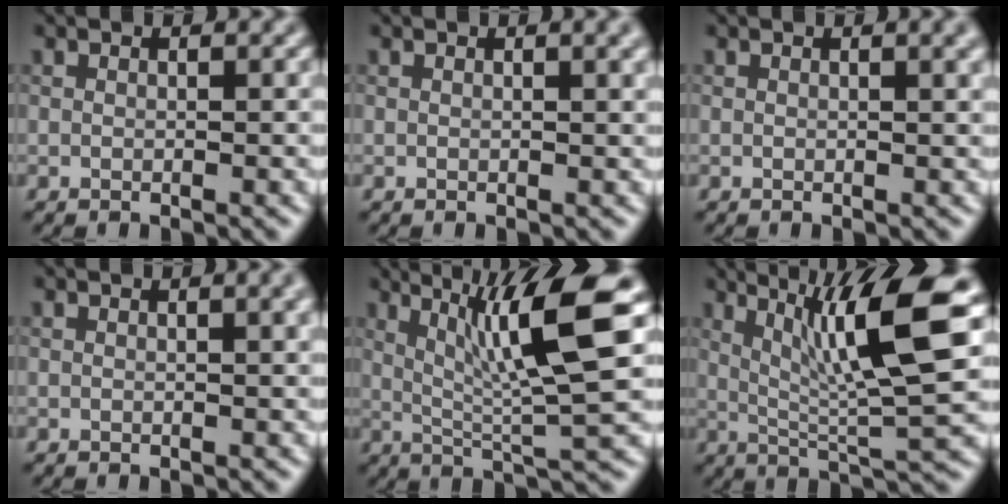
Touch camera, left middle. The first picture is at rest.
{"total": 2.1, "force": [0.9, 0.8, 1.7], "torque": [-0.015, 0.005, 0.007]}
{"total": 2.1, "force": [0.9, 0.8, 1.7], "torque": [-0.014, 0.005, 0.007]}
{"total": 2.5, "force": [1.0, 0.9, 2.1], "torque": [-0.018, 0.005, 0.007]}
{"total": 9.9, "force": [3.4, 1.6, 9.2], "torque": [-0.145, 0.001, 0.060]}
{"total": 11.0, "force": [3.9, 1.9, 10.1], "torque": [-0.163, 0.001, 0.072]}